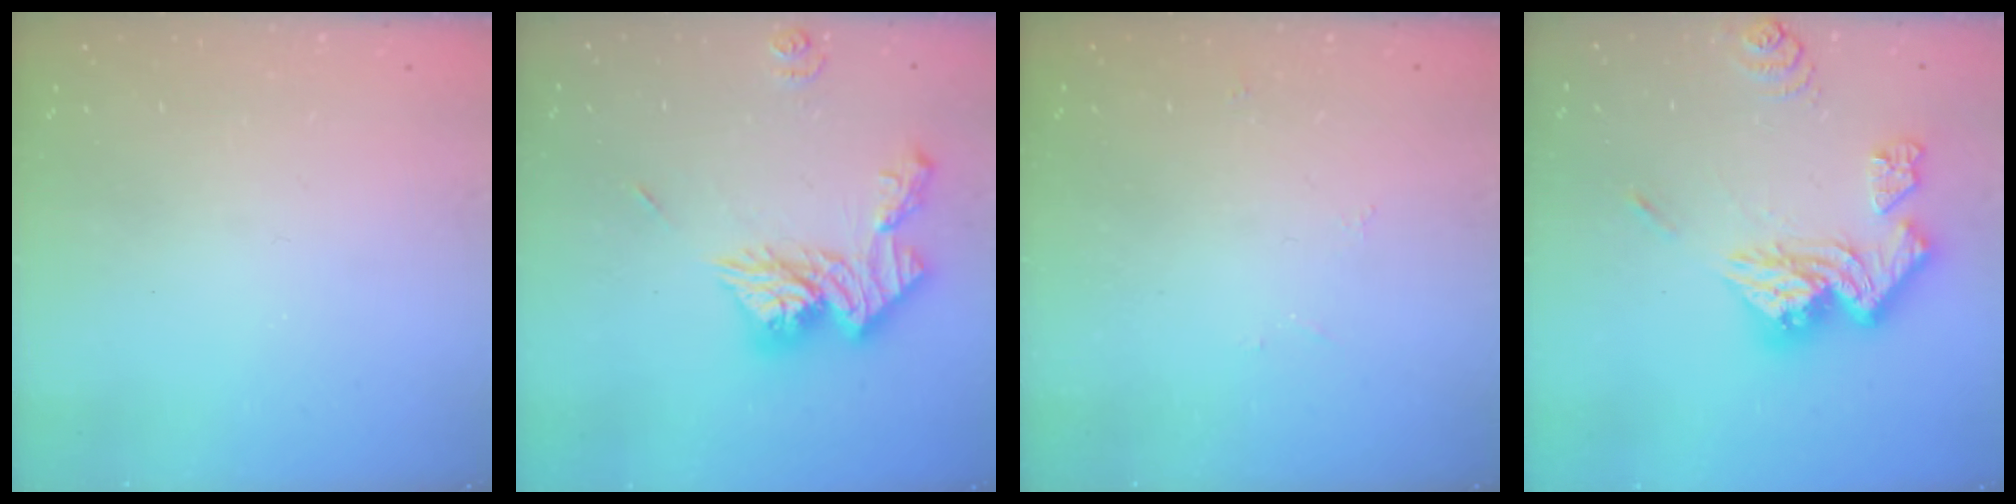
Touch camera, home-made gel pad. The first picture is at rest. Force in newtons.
{"total": 15.3, "press": 15.2, "slide": 1.7}
{"total": 2.9, "press": 2.8, "slide": 0.8}
{"total": 15.8, "press": 15.8, "slide": 1.4}